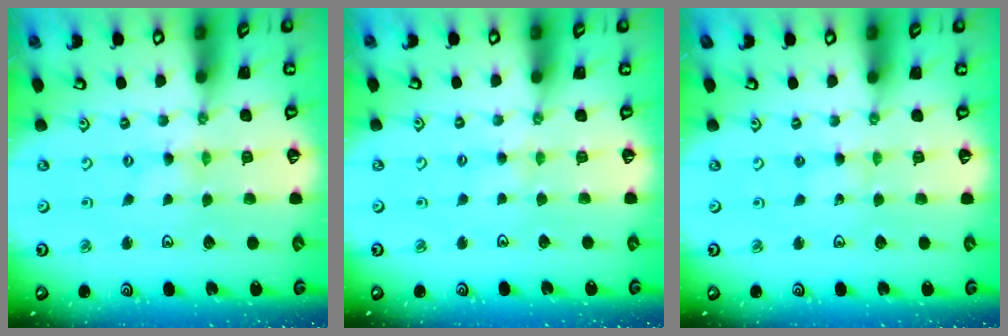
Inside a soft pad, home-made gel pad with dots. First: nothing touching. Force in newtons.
{"total": 2.8, "press": 2.8, "slide": 0.4}
{"total": 2.4, "press": 2.3, "slide": 0.3}